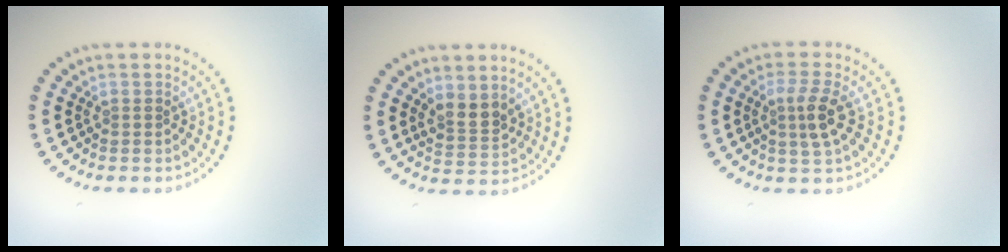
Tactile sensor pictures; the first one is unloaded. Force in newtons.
{"total": 2.5, "press": 2.2, "slide": 1.1}
{"total": 2.7, "press": 2.5, "slide": 1.1}